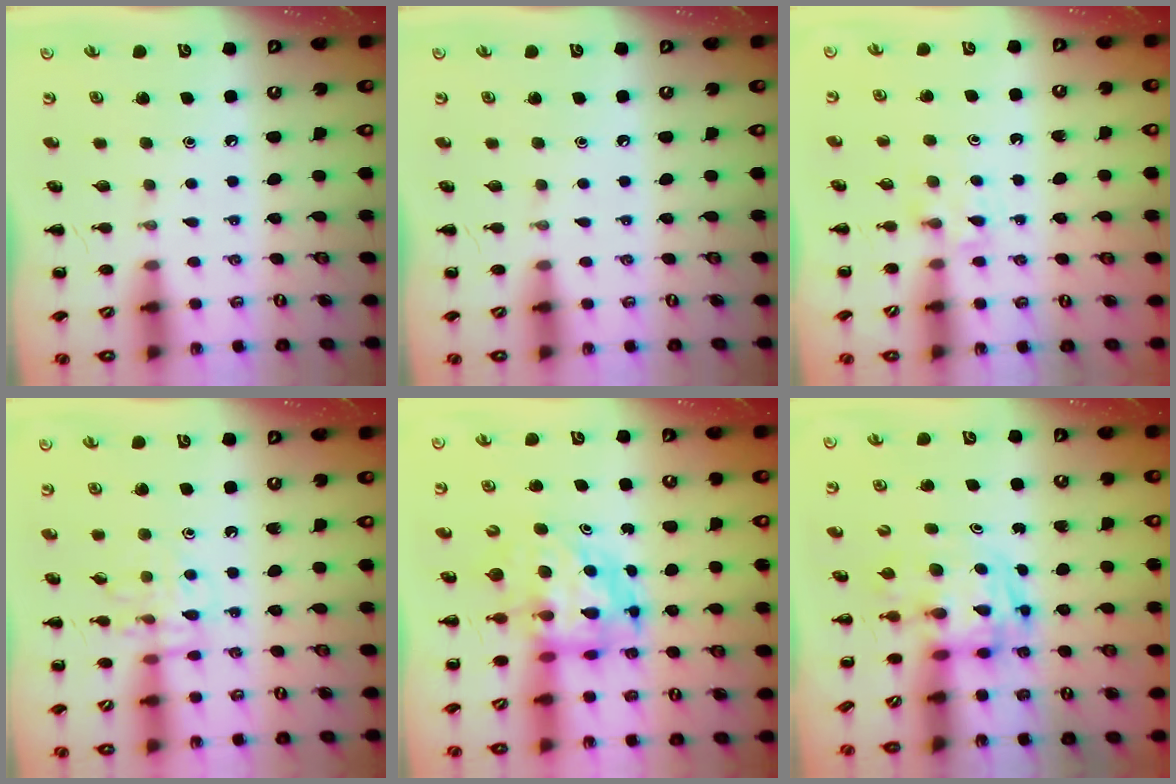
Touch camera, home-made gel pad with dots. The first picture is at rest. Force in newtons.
{"total": 0.0}
{"total": 3.8, "press": 3.6, "slide": 1.3}
{"total": 10.7, "press": 10.7, "slide": 0.6}
{"total": 5.9, "press": 5.7, "slide": 1.6}
{"total": 2.9, "press": 2.9, "slide": 0.5}